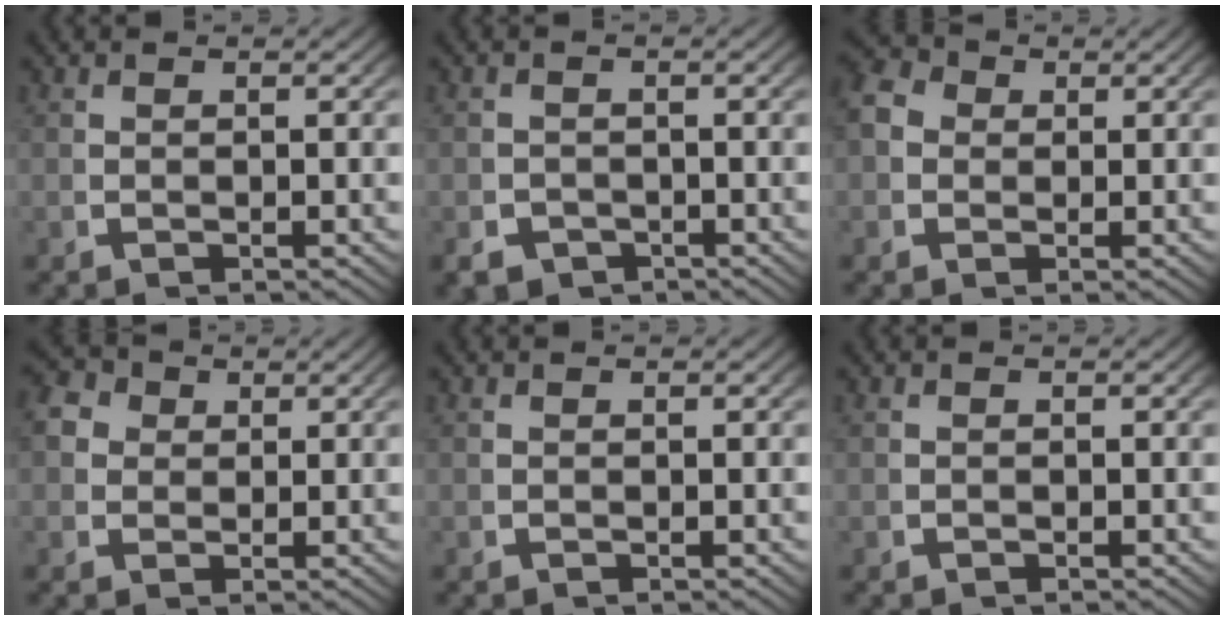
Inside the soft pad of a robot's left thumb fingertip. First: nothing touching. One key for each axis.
{"total": 4.1, "fx": -3.1, "fy": 2.5, "fz": 1.0, "tx": -0.016, "ty": -0.024, "tz": -0.044}
{"total": 4.7, "fx": 1.2, "fy": 4.0, "fz": 2.2, "tx": -0.057, "ty": -0.004, "tz": 0.014}
{"total": 4.9, "fx": 1.6, "fy": 4.0, "fz": 2.3, "tx": -0.059, "ty": -0.009, "tz": 0.025}
{"total": 0.0}
{"total": 0.0}